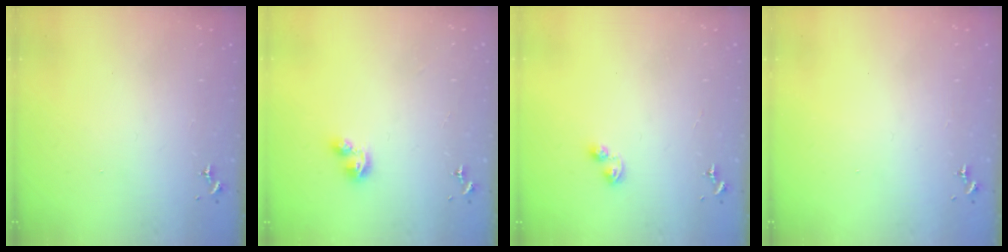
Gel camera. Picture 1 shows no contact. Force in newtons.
{"total": 3.3, "press": 3.3, "slide": 0.4}
{"total": 3.5, "press": 3.5, "slide": 0.5}
{"total": 0.0}